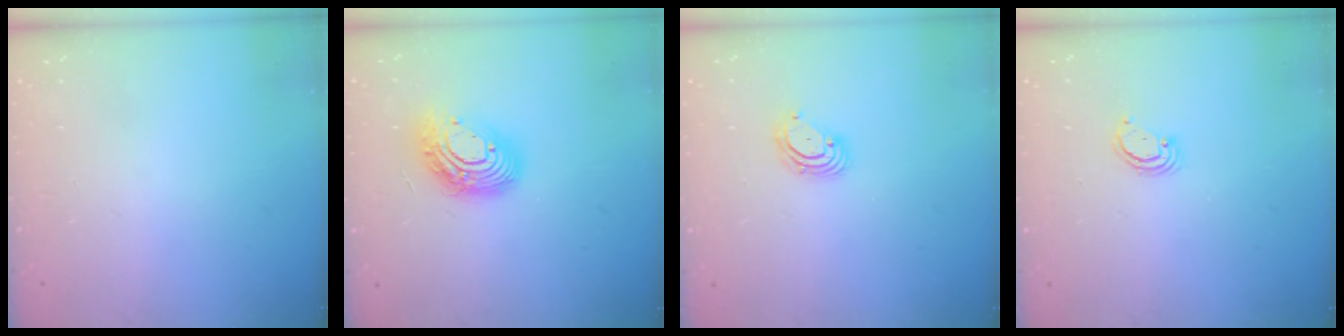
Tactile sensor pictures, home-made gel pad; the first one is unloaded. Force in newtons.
{"total": 14.4, "press": 14.3, "slide": 1.3}
{"total": 3.9, "press": 3.9, "slide": 0.2}
{"total": 2.5, "press": 2.5, "slide": 0.2}